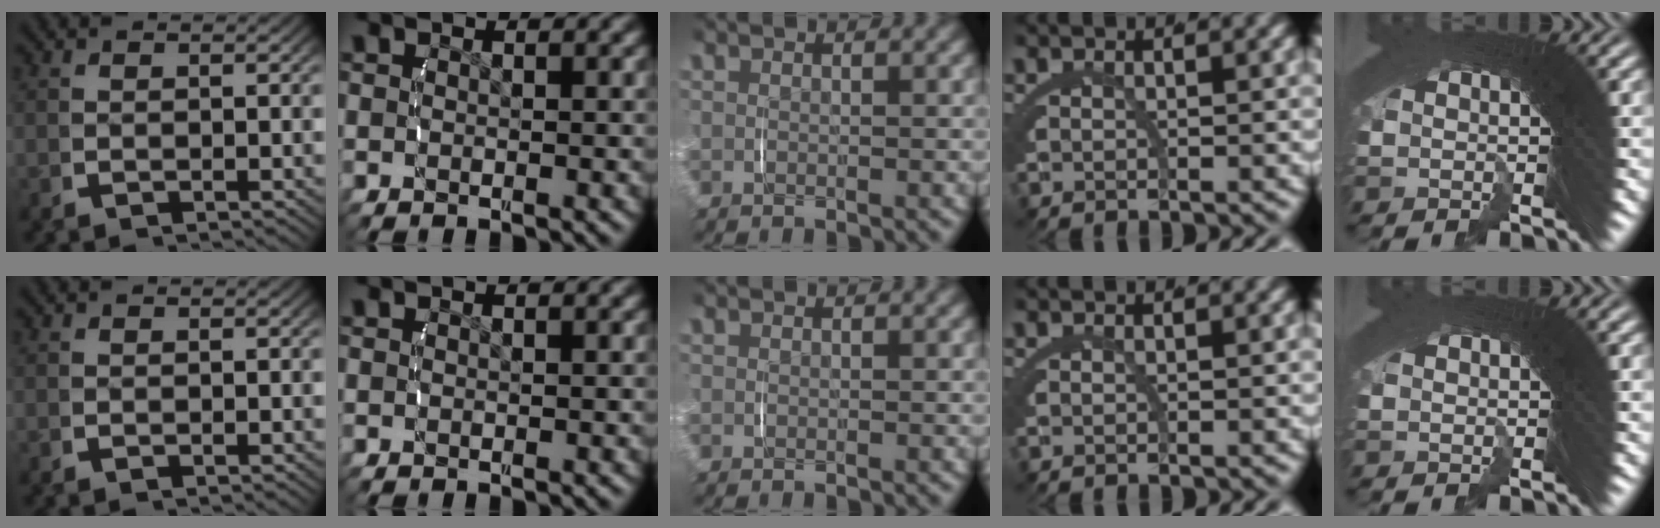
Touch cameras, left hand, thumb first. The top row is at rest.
{}